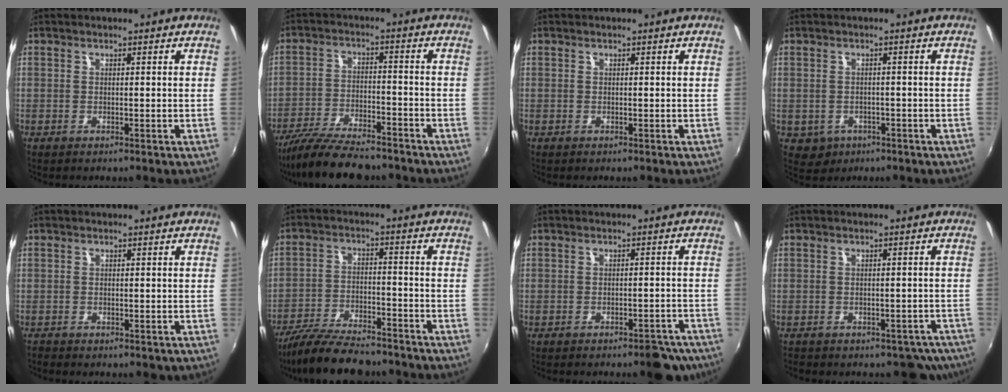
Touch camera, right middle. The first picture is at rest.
{"total": 14.2, "force": [-12.2, 3.2, 6.6], "torque": [-0.148, -0.030, -0.211]}
{"total": 0.0}
{"total": 3.9, "force": [-1.4, 3.4, 1.1], "torque": [-0.032, -0.002, -0.011]}
{"total": 1.8, "force": [-1.1, 1.3, 0.4], "torque": [-0.012, -0.005, -0.020]}
{"total": 14.7, "force": [-12.5, 3.7, 6.6], "torque": [-0.148, -0.024, -0.211]}
{"total": 7.2, "force": [-6.0, 2.5, 3.0], "torque": [-0.038, 0.009, -0.056]}
{"total": 6.7, "force": [-5.5, 3.7, 1.1], "torque": [-0.009, 0.021, -0.048]}